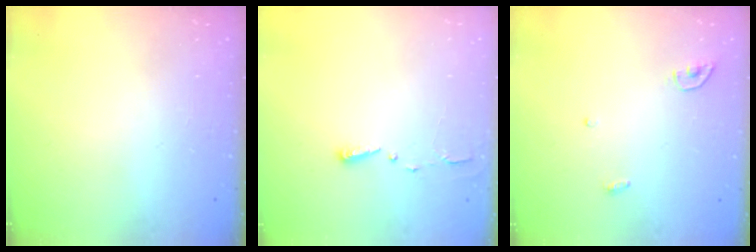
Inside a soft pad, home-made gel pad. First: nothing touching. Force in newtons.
{"total": 2.7, "press": 2.7, "slide": 0.4}
{"total": 3.4, "press": 3.4, "slide": 0.3}